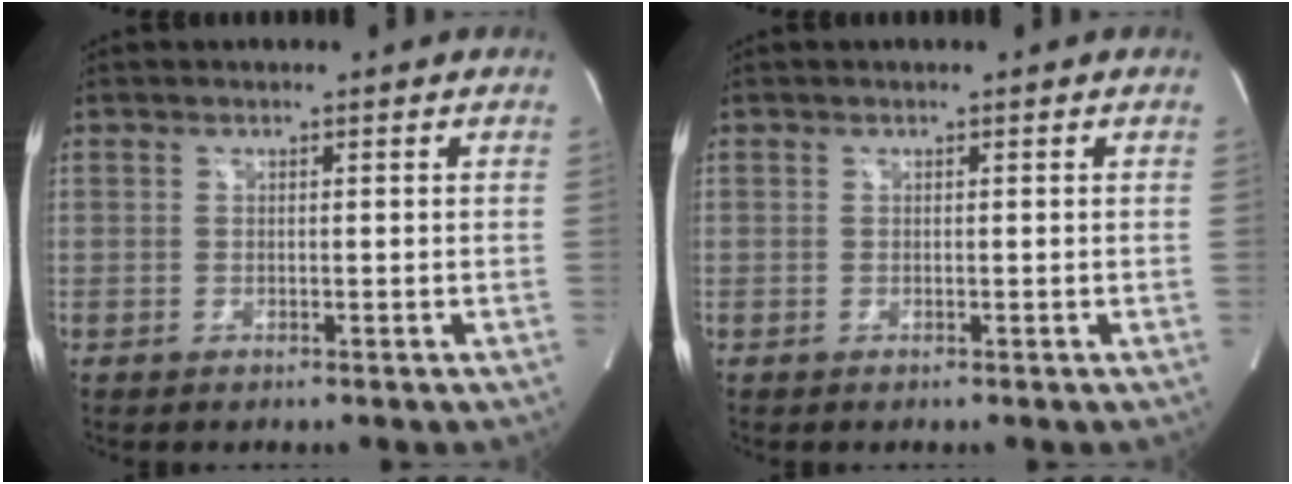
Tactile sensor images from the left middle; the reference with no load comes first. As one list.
[{"total": 0.0}]